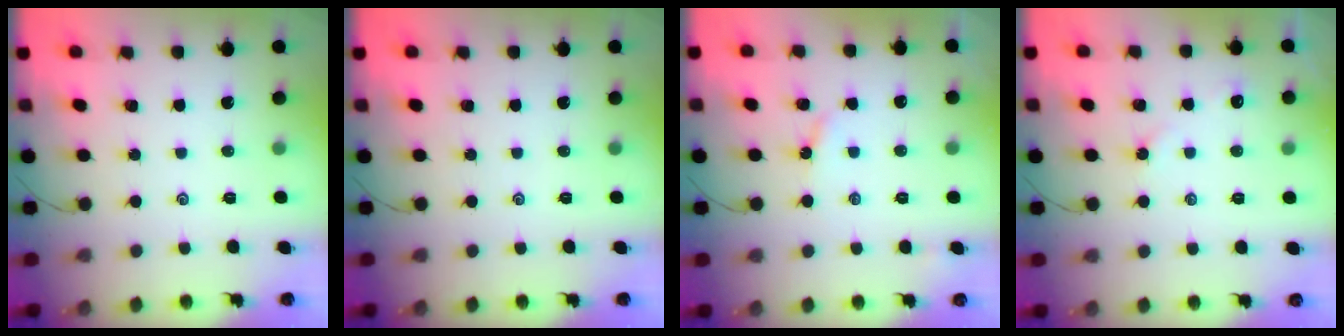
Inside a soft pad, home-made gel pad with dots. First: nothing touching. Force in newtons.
{"total": 0.0}
{"total": 3.1, "press": 3.0, "slide": 0.4}
{"total": 3.0, "press": 2.9, "slide": 0.4}